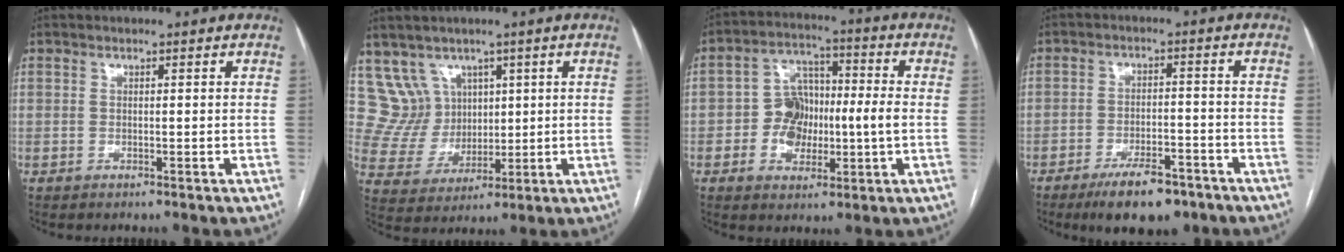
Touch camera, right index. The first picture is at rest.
{"total": 7.4, "force": [4.4, 5.9, 0.3], "torque": [-0.018, 0.031, 0.101]}
{"total": 9.0, "force": [-1.3, 5.5, 7.0], "torque": [-0.125, 0.027, -0.019]}
{"total": 9.2, "force": [-6.5, 3.2, 5.6], "torque": [-0.087, -0.004, -0.103]}